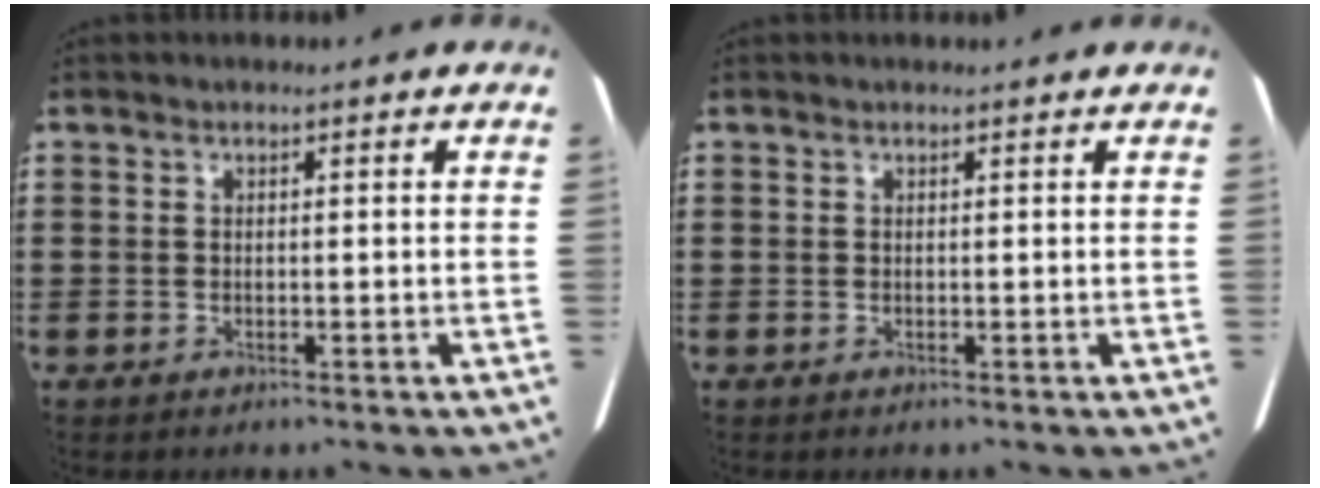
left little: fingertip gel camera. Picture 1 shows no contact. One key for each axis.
{"total": 0.0}